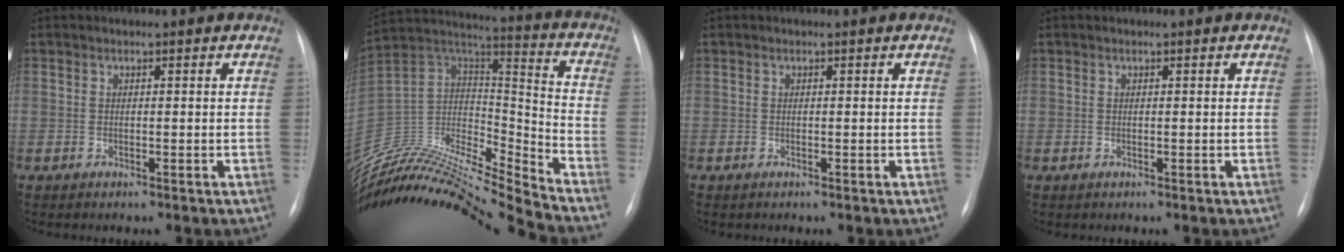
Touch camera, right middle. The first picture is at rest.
{"total": 27.6, "force": [-26.0, 0.0, 9.2], "torque": [-0.203, -0.010, -0.444]}
{"total": 0.0}
{"total": 0.0}